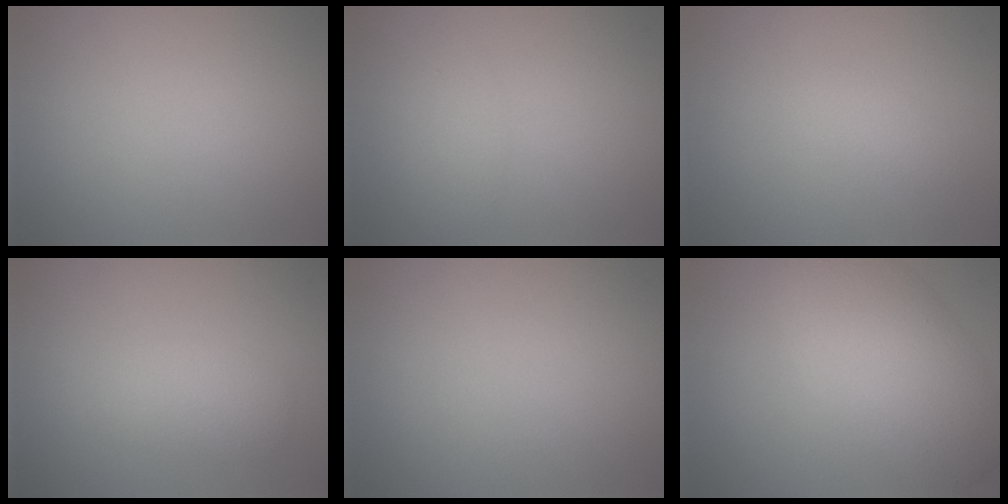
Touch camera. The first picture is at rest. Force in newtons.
{"total": 1.5, "press": 1.5, "slide": 0.1}
{"total": 1.1, "press": 1.1, "slide": 0.1}
{"total": 2.6, "press": 2.6, "slide": 0.3}
{"total": 0.0}
{"total": 7.7, "press": 7.7, "slide": 0.3}